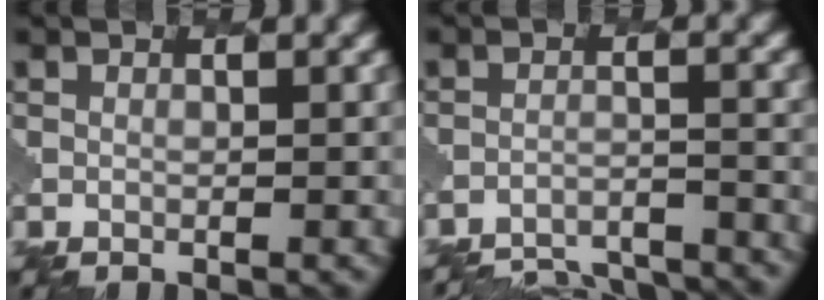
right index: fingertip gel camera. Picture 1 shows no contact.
{"total": 13.0, "force": [-12.7, 2.3, 1.6], "torque": [-0.018, 0.011, -0.161]}